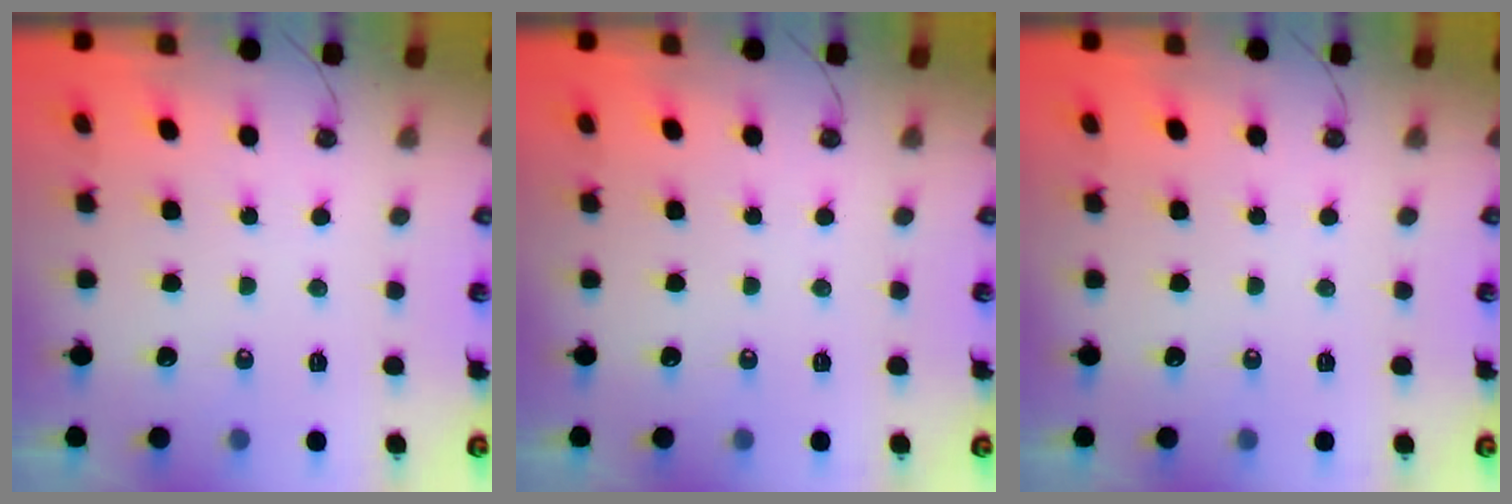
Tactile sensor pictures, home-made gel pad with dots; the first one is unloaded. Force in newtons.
{"total": 0.0}
{"total": 0.0}